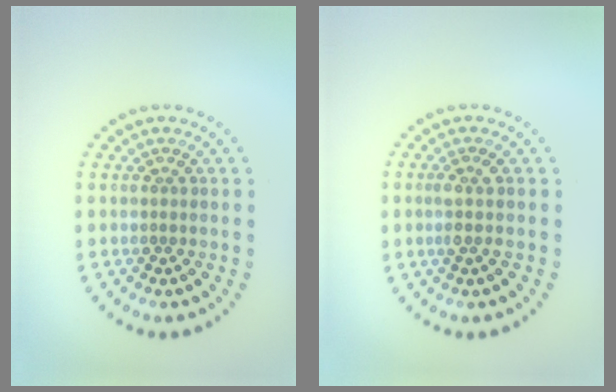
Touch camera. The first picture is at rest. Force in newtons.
{"total": 1.2, "press": 0.9, "slide": 0.8}